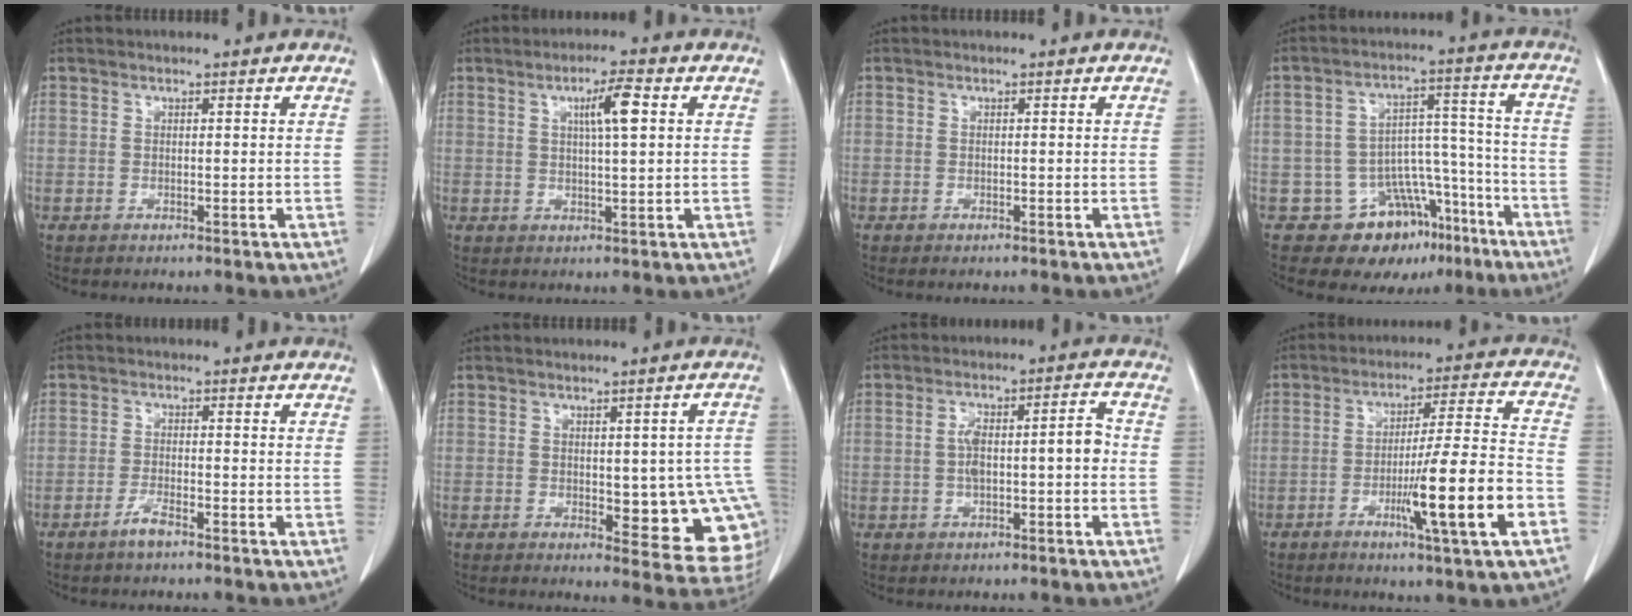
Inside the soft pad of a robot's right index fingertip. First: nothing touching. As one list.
[{"total": 5.3, "force": [1.6, 0.3, 5.0], "torque": [-0.085, 0.003, 0.027]}, {"total": 0.0}, {"total": 11.4, "force": [-7.4, 7.7, 4.0], "torque": [-0.033, 0.069, -0.101]}, {"total": 2.5, "force": [-1.8, 0.2, 1.7], "torque": [-0.036, 0.000, -0.034]}, {"total": 12.8, "force": [-1.7, 5.1, 11.6], "torque": [-0.094, 0.009, -0.007]}, {"total": 7.0, "force": [-0.6, 1.9, 6.7], "torque": [-0.122, 0.028, -0.010]}, {"total": 13.8, "force": [-5.0, -0.5, 12.9], "torque": [-0.209, -0.008, -0.080]}]